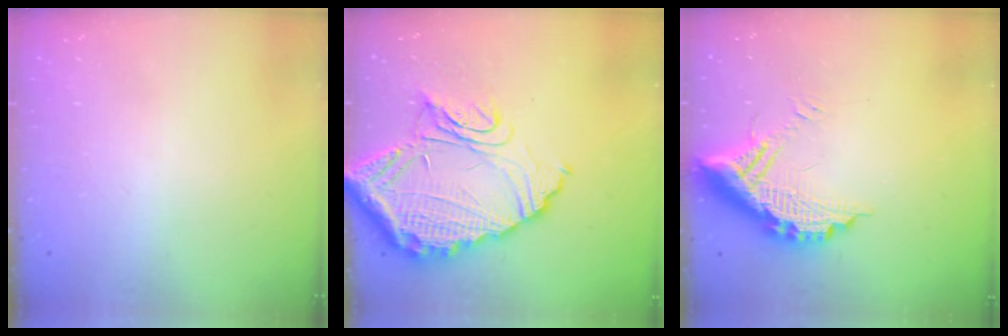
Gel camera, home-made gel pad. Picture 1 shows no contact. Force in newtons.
{"total": 19.5, "press": 19.4, "slide": 1.7}
{"total": 13.8, "press": 13.8, "slide": 1.3}